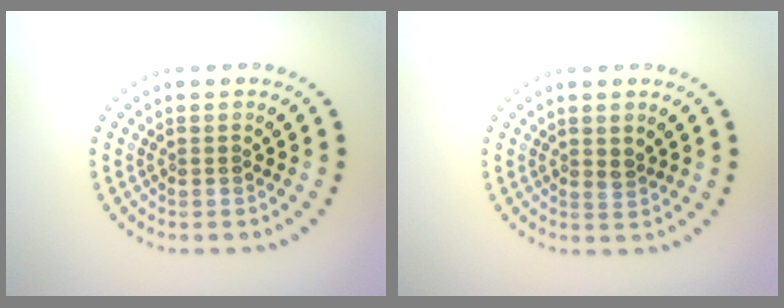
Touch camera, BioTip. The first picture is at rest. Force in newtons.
{"total": 0.9, "press": 0.7, "slide": 0.5}